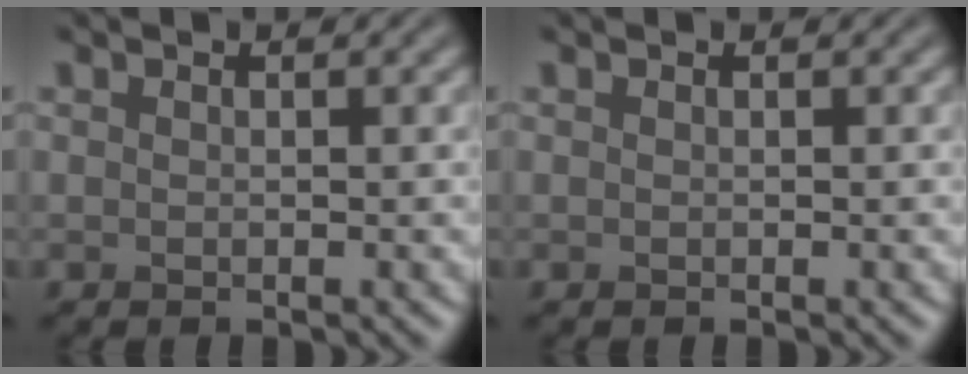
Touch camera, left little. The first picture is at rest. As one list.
[{"total": 0.0}]